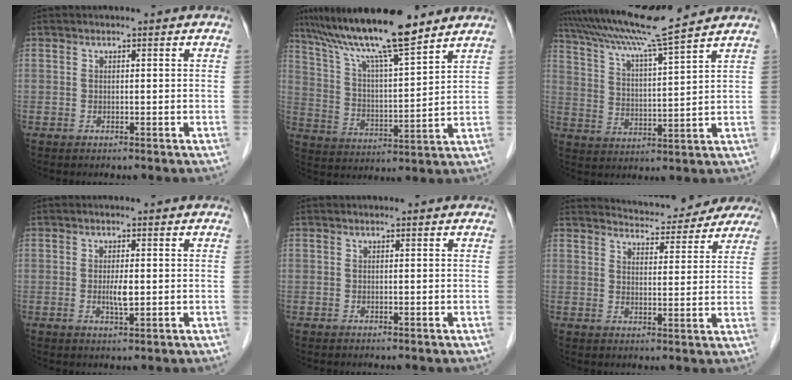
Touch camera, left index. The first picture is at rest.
{"total": 15.2, "force": [12.3, 0.9, 8.9], "torque": [-0.158, 0.011, 0.219]}
{"total": 12.4, "force": [10.9, -2.0, 5.5], "torque": [-0.103, 0.008, 0.186]}
{"total": 2.6, "force": [-0.1, 0.5, 2.5], "torque": [-0.050, -0.003, -0.001]}
{"total": 0.0}
{"total": 13.2, "force": [12.6, 3.0, 2.4], "torque": [-0.015, 0.000, 0.142]}